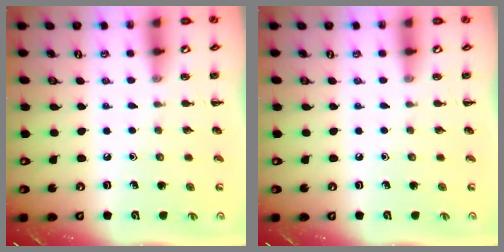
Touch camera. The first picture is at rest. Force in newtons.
{"total": 0.0}